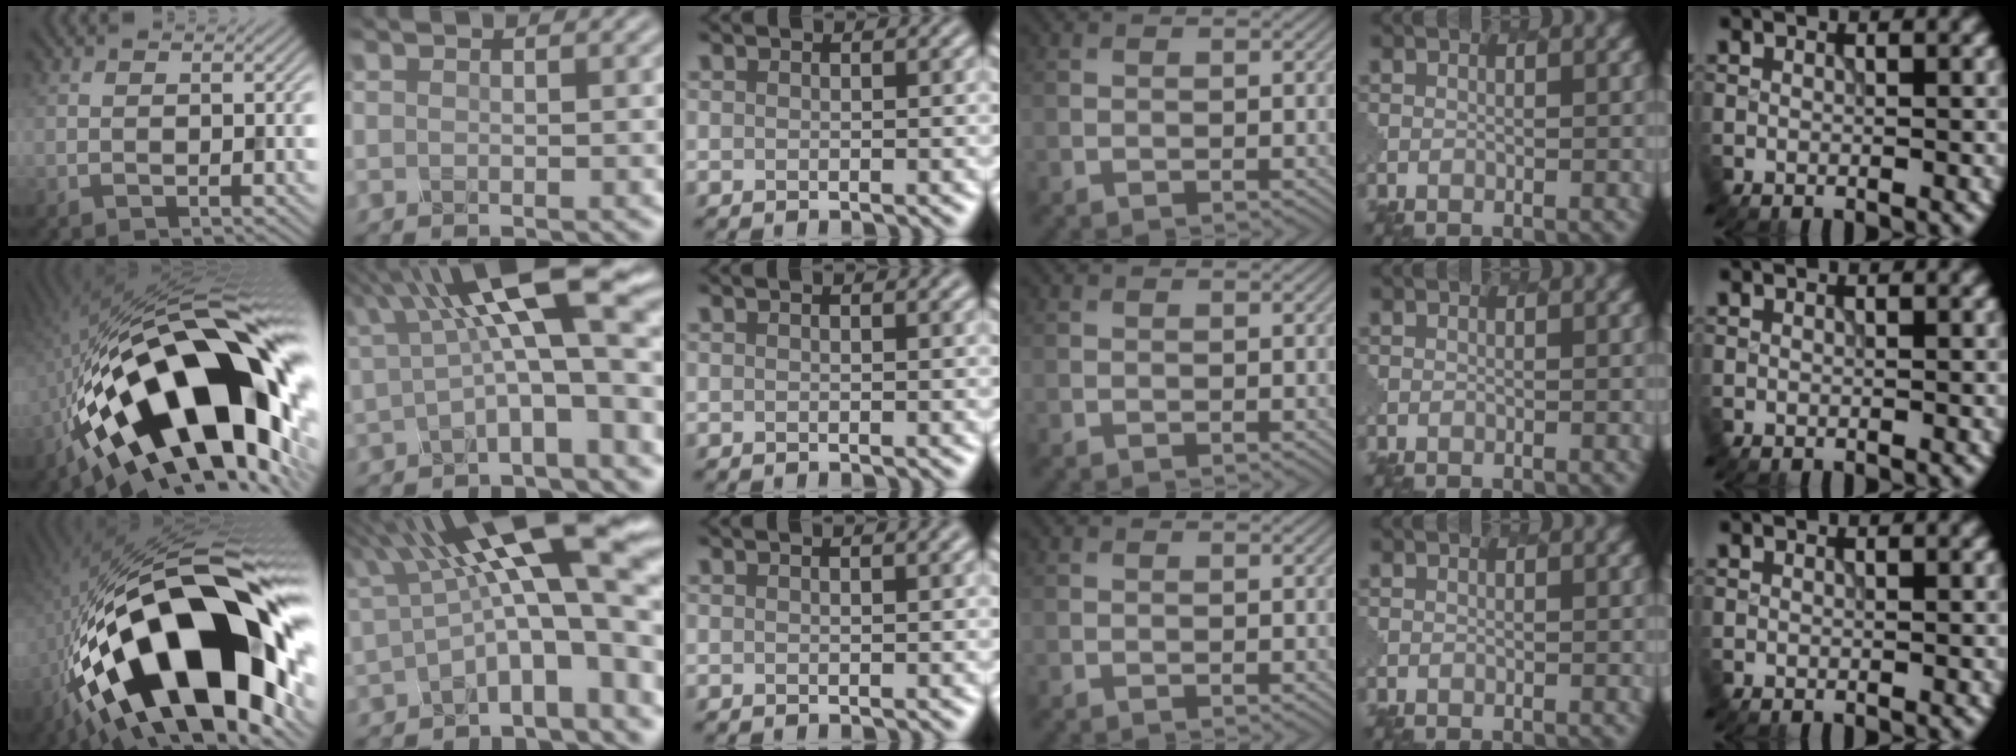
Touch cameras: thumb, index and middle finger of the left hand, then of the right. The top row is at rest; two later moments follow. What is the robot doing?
{"motion": "dispense", "object": "syringe"}